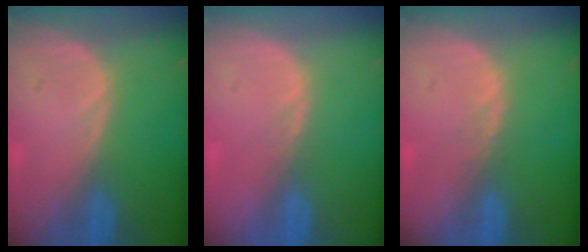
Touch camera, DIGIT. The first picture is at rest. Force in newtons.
{"total": 0.5, "press": 0.5, "slide": 0.1}
{"total": 0.8, "press": 0.8, "slide": 0.3}